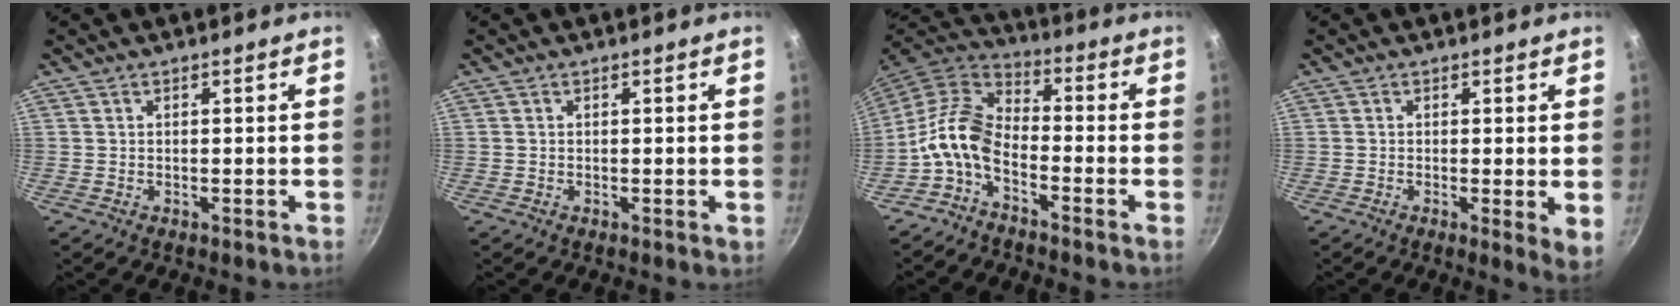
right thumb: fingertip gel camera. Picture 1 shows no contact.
{"total": 0.0}
{"total": 9.7, "force": [-4.0, 5.5, 7.0], "torque": [-0.142, 0.052, -0.095]}
{"total": 4.4, "force": [0.0, 1.1, 4.2], "torque": [-0.056, -0.020, -0.004]}